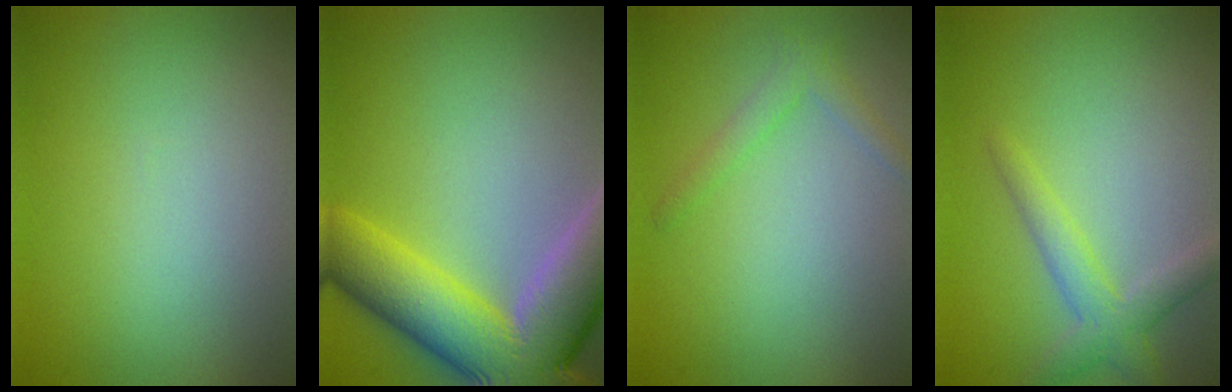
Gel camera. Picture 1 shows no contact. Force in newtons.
{"total": 11.9, "press": 11.9, "slide": 0.9}
{"total": 1.6, "press": 1.6, "slide": 0.1}
{"total": 2.7, "press": 2.7, "slide": 0.1}